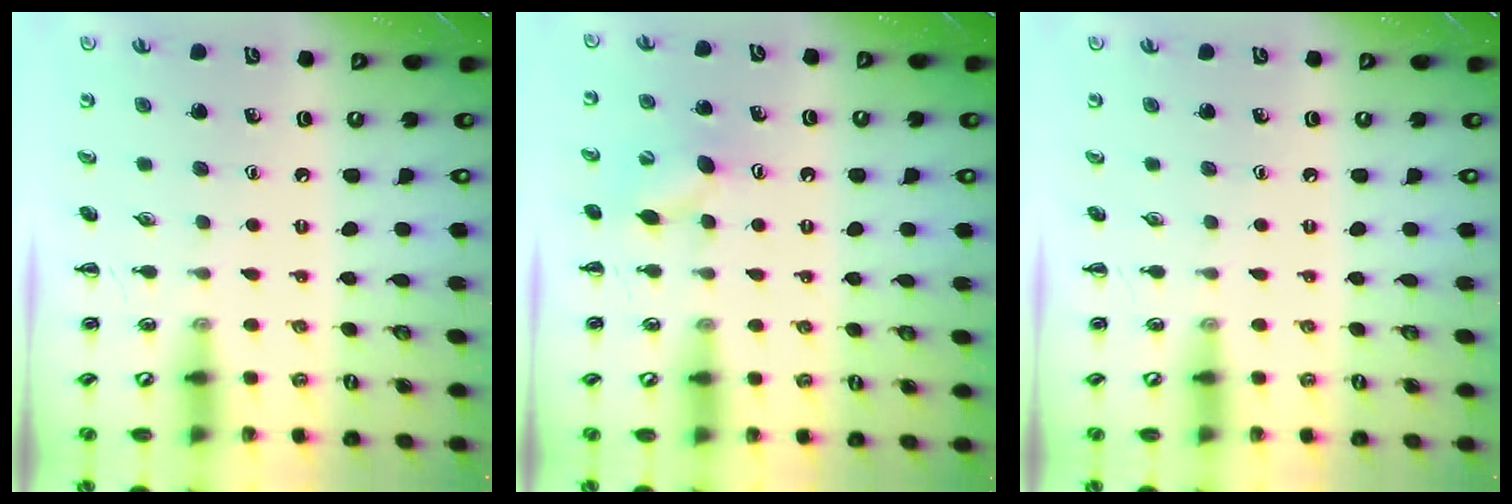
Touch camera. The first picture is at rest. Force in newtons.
{"total": 6.4, "press": 6.2, "slide": 1.3}
{"total": 0.0}